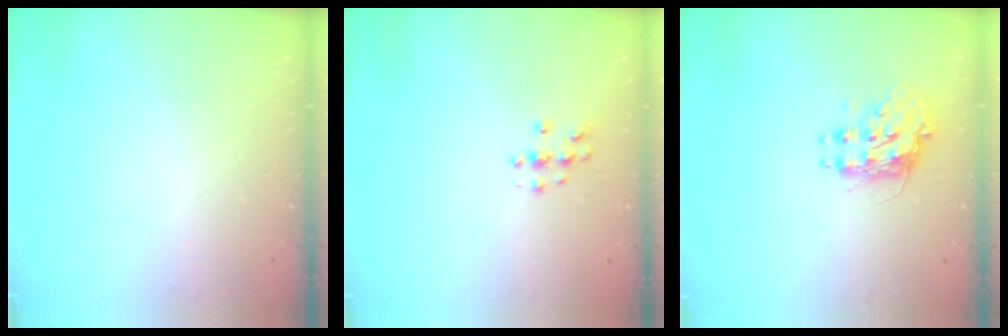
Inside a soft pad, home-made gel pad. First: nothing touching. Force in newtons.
{"total": 4.5, "press": 4.5, "slide": 0.5}
{"total": 9.2, "press": 9.2, "slide": 0.9}